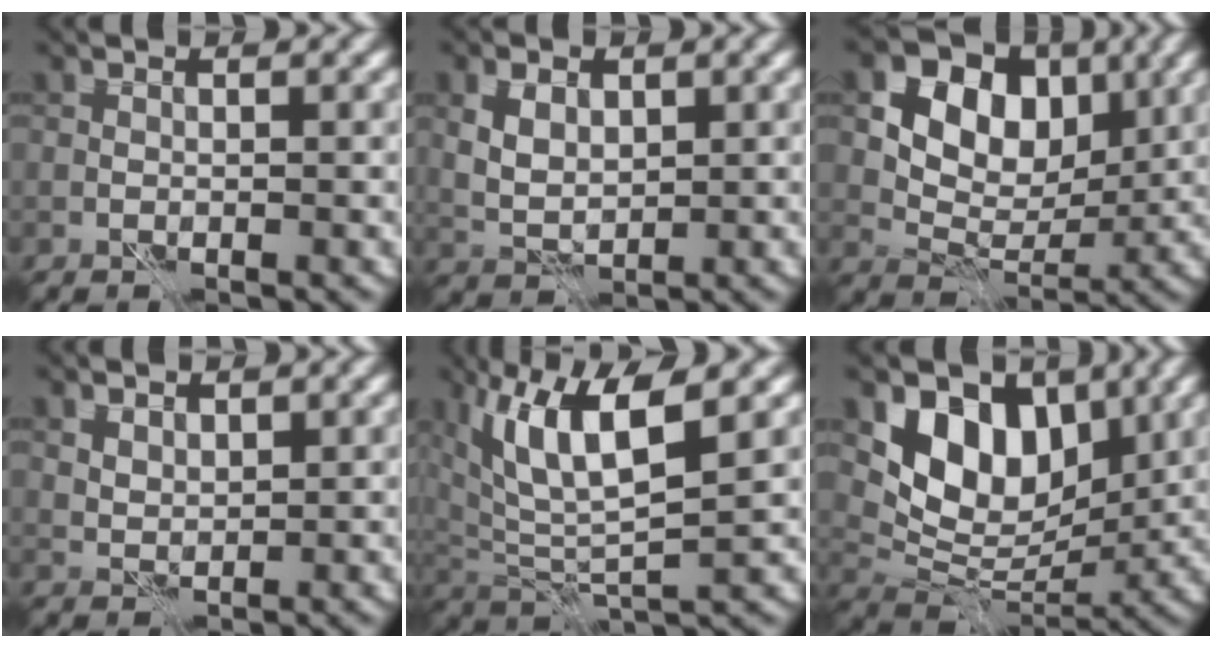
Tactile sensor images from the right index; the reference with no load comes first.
{"total": 3.3, "force": [1.1, 2.2, 2.3], "torque": [-0.051, 0.001, 0.020]}
{"total": 10.8, "force": [4.3, 7.9, 6.0], "torque": [-0.094, 0.018, 0.065]}
{"total": 1.8, "force": [1.2, 1.1, 0.6], "torque": [-0.017, -0.002, 0.025]}
{"total": 8.2, "force": [3.7, 2.5, 6.8], "torque": [-0.148, -0.004, 0.071]}
{"total": 8.4, "force": [3.7, 5.5, 5.0], "torque": [-0.084, -0.016, 0.064]}